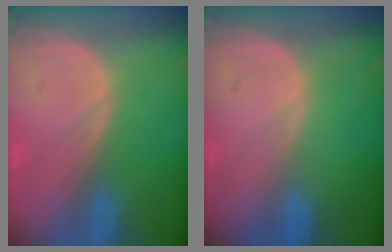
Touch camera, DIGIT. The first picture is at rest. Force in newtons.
{"total": 0.0}